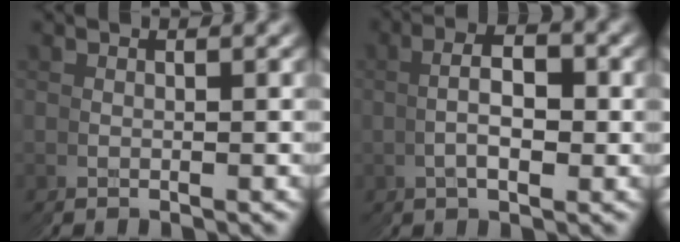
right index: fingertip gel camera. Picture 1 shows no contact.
{"total": 5.3, "force": [0.8, 2.8, 4.4], "torque": [-0.055, 0.009, 0.004]}